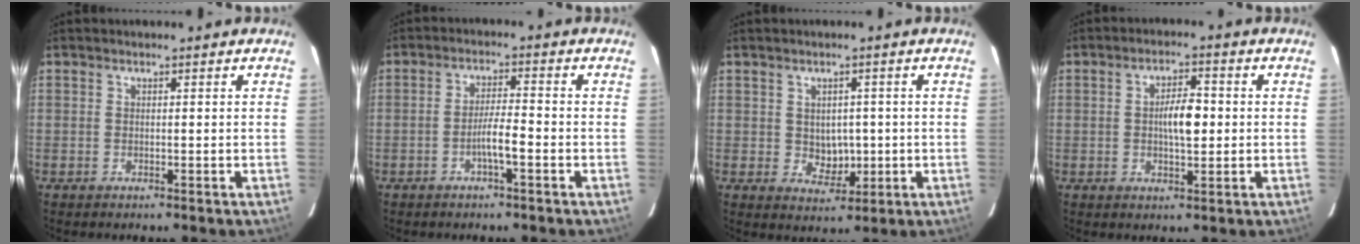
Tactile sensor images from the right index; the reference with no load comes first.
{"total": 4.2, "force": [-1.7, 0.2, 3.8], "torque": [-0.069, 0.005, -0.032]}
{"total": 4.2, "force": [-0.1, 3.1, 2.8], "torque": [-0.035, -0.002, 0.009]}
{"total": 5.4, "force": [0.1, 1.7, 5.1], "torque": [-0.090, 0.008, 0.002]}